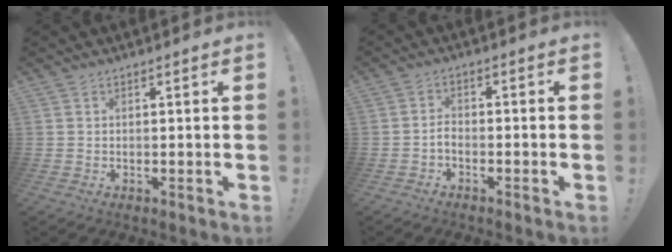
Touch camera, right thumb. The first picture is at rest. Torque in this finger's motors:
{"motor_torque": [0.27, -0.18, 0.22, -0.39, 0.03]}